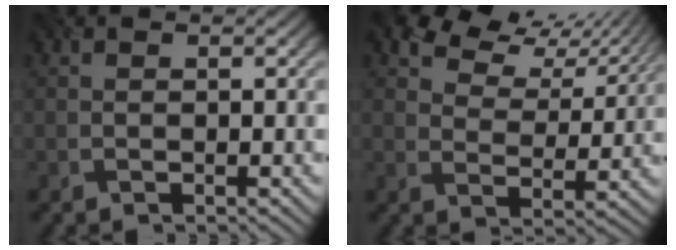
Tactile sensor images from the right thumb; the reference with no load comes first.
{"total": 8.1, "force": [6.6, 3.6, 3.2], "torque": [-0.065, 0.010, 0.107]}